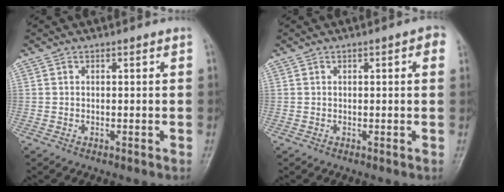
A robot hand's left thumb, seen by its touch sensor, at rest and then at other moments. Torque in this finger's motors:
{"motor_torque": [-0.06, 0.15, -0.03, -0.04, 0.05]}